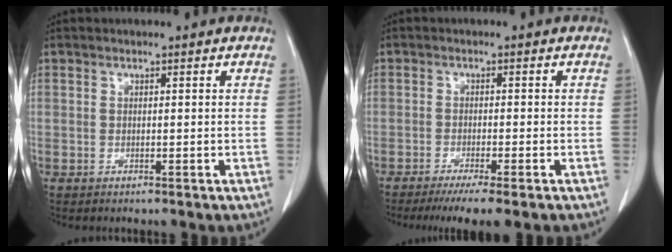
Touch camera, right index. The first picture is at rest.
{"total": 6.1, "force": [-4.5, 0.0, 4.1], "torque": [-0.055, -0.013, -0.069]}